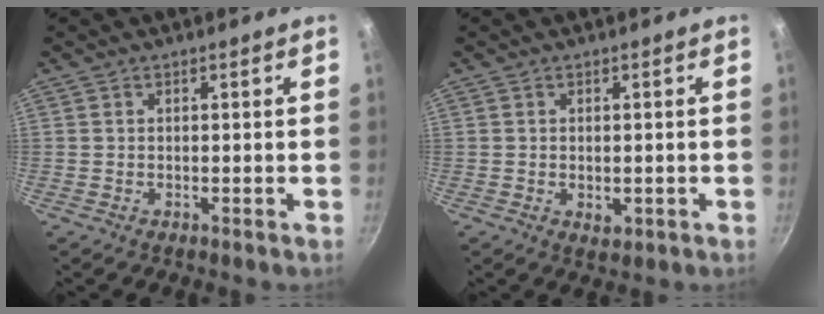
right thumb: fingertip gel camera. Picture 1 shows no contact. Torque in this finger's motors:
{"motor_torque": [-0.39, 0.26, -0.21, 0.01, 0.10]}